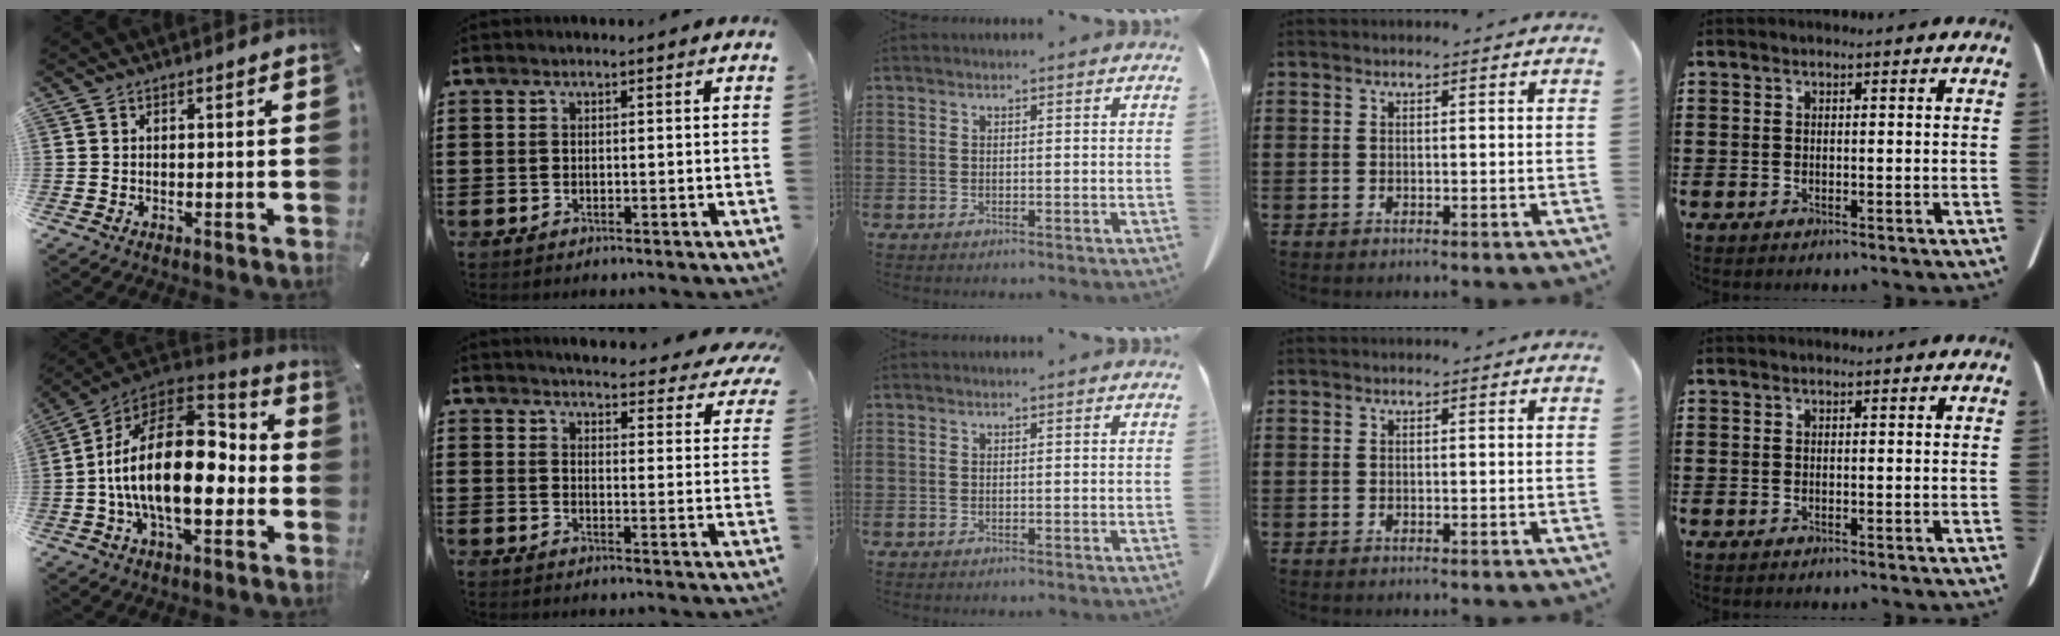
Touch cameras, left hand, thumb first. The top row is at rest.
{"thumb": {"total": 23.3, "force": [-2.5, 12.6, 19.5], "torque": [-0.350, 0.009, -0.041]}, "index": {"total": 4.3, "force": [4.2, -0.2, 1.0], "torque": [-0.023, -0.039, 0.068]}}